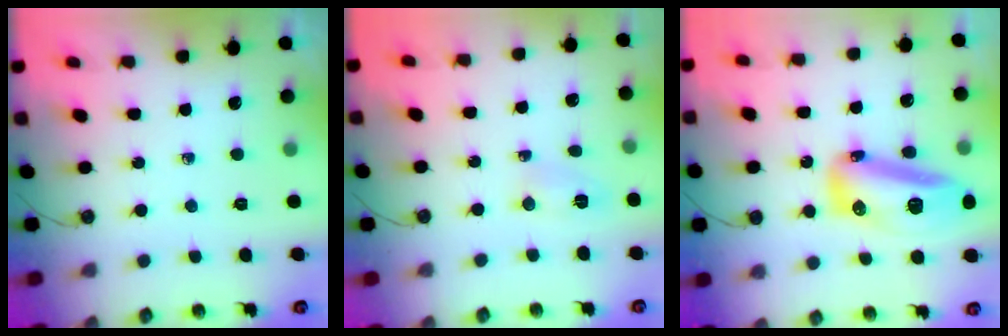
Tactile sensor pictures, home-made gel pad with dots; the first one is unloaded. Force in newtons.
{"total": 3.3, "press": 3.0, "slide": 1.3}
{"total": 16.8, "press": 16.6, "slide": 2.2}